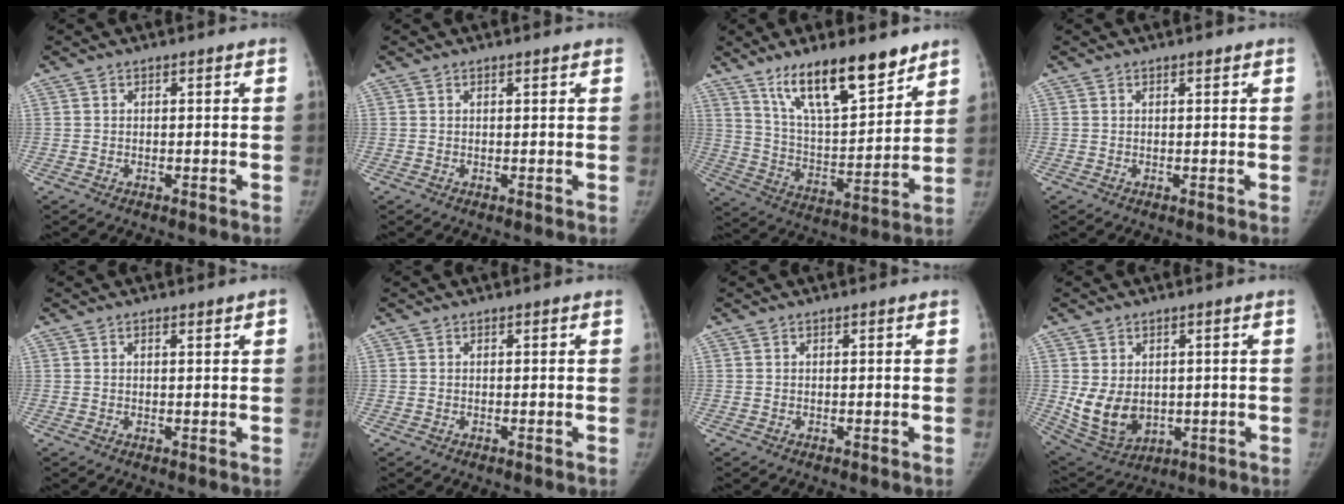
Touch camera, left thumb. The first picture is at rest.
{"total": 0.8, "force": [0.6, 0.1, 0.5], "torque": [-0.005, -0.001, 0.009]}
{"total": 18.2, "force": [12.6, 5.6, 11.8], "torque": [-0.162, -0.074, 0.226]}
{"total": 0.7, "force": [0.5, 0.1, 0.4], "torque": [-0.007, -0.003, 0.008]}
{"total": 1.1, "force": [0.6, 0.2, 0.9], "torque": [-0.016, 0.001, 0.010]}
{"total": 0.0}
{"total": 0.0}
{"total": 9.5, "force": [-0.1, 7.0, 6.3], "torque": [-0.095, -0.013, 0.023]}